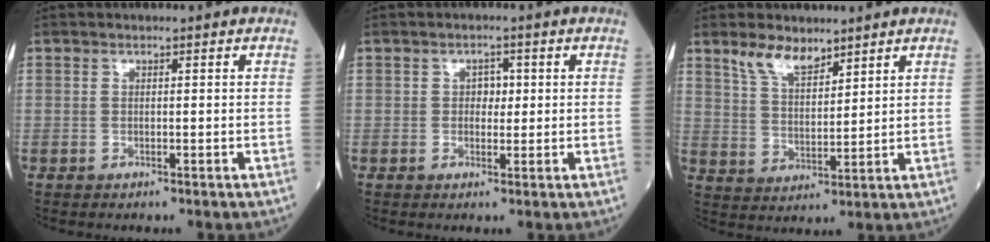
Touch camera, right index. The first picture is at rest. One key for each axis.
{"total": 2.1, "fx": 0.4, "fy": 1.4, "fz": 1.5, "tx": -0.017, "ty": 0.003, "tz": 0.006}
{"total": 6.0, "fx": 4.7, "fy": 2.1, "fz": 3.1, "tx": -0.065, "ty": 0.003, "tz": 0.097}